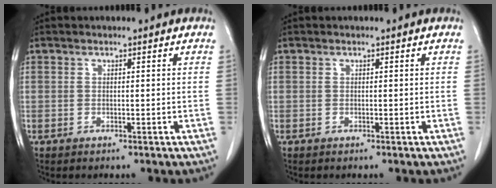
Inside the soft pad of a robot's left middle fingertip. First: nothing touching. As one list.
[{"total": 0.0}]